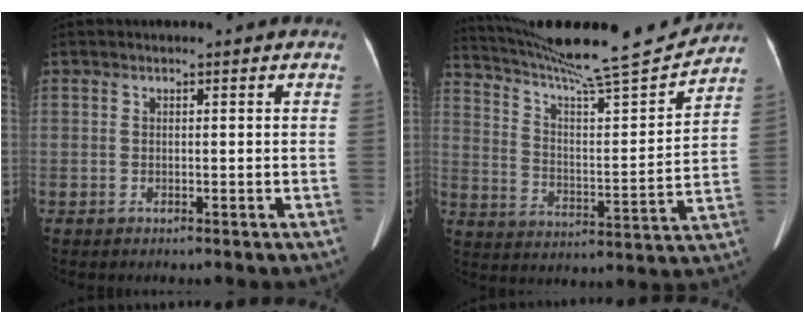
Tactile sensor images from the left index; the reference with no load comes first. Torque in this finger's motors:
{"motor_torque": [0.72, -1.42, 0.11, 0.08]}